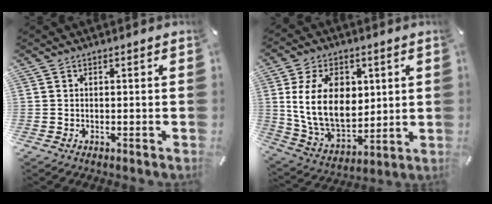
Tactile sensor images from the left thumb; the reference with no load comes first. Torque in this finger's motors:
{"motor_torque": [2.20, 1.99, 1.51, 0.38, 0.74]}